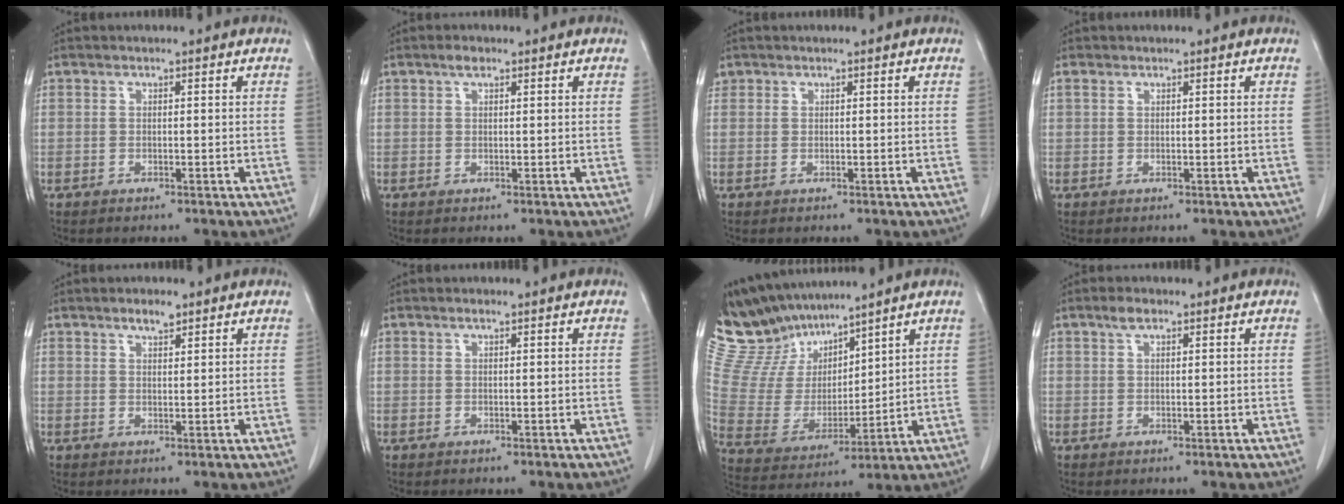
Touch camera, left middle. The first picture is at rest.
{"total": 1.3, "force": [0.9, 0.5, 0.9], "torque": [-0.017, 0.006, 0.015]}
{"total": 0.9, "force": [0.6, 0.7, 0.0], "torque": [0.005, 0.013, 0.011]}
{"total": 0.7, "force": [0.5, 0.4, 0.3], "torque": [-0.008, 0.011, 0.012]}
{"total": 2.3, "force": [1.7, 0.6, 1.3], "torque": [-0.026, 0.001, 0.031]}
{"total": 0.6, "force": [0.4, 0.0, 0.4], "torque": [-0.011, 0.001, 0.009]}
{"total": 14.1, "force": [12.9, 4.3, 3.5], "torque": [-0.090, 0.013, 0.266]}
{"total": 1.8, "force": [1.1, 0.7, 1.2], "torque": [-0.023, 0.007, 0.021]}